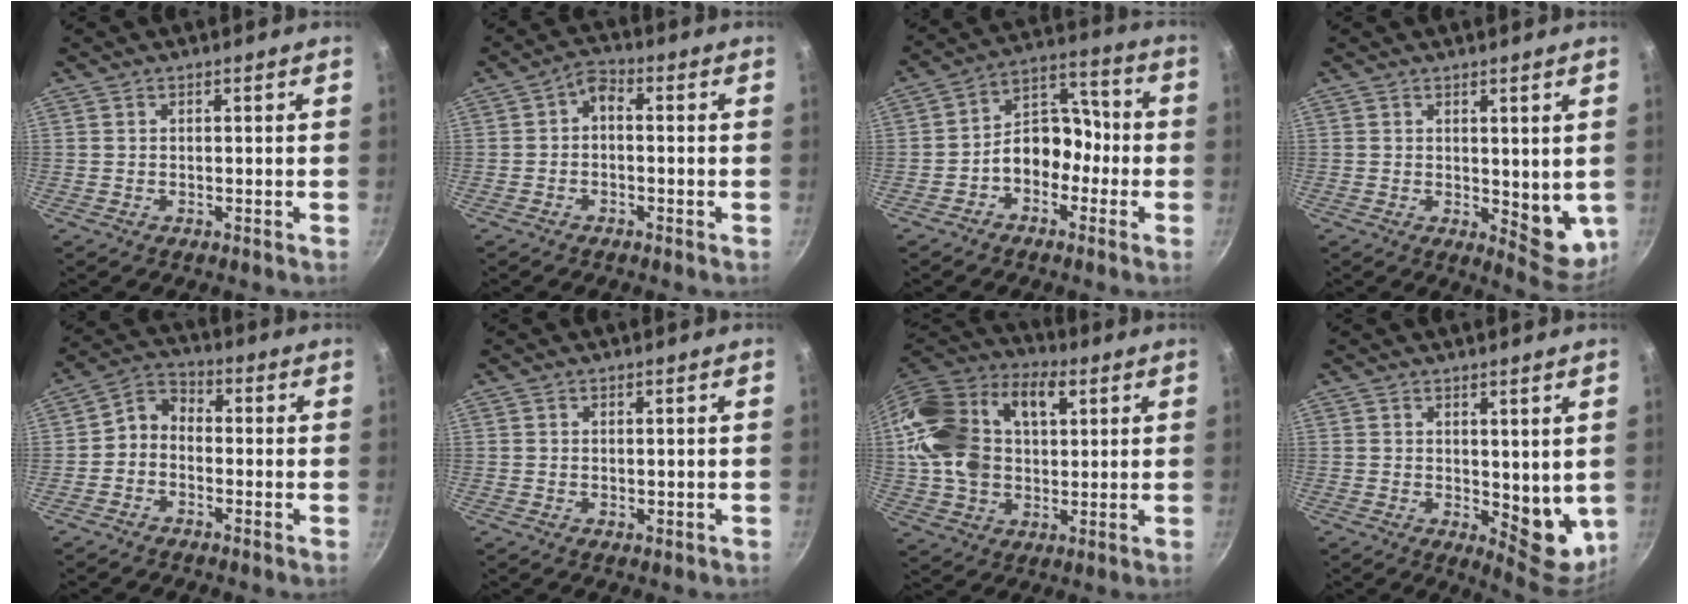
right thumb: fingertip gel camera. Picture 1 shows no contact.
{"total": 3.4, "force": [-0.7, 2.2, 2.5], "torque": [-0.050, 0.020, -0.018]}
{"total": 10.4, "force": [-3.0, 7.7, 6.3], "torque": [-0.045, 0.062, -0.063]}
{"total": 7.5, "force": [0.9, 3.9, 6.4], "torque": [-0.062, -0.021, 0.022]}
{"total": 5.1, "force": [-1.4, 4.0, 2.9], "torque": [-0.042, 0.030, -0.043]}
{"total": 0.7, "force": [0.2, 0.4, 0.5], "torque": [-0.005, -0.004, 0.001]}
{"total": 23.9, "force": [5.7, 15.9, 16.9], "torque": [-0.308, 0.024, 0.090]}
{"total": 8.9, "force": [1.3, 4.8, 7.4], "torque": [-0.066, -0.022, 0.030]}